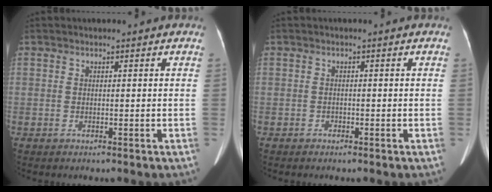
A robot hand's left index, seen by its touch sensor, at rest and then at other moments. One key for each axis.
{"total": 1.9, "fx": -1.8, "fy": 0.2, "fz": -0.7, "tx": 0.010, "ty": -0.002, "tz": -0.034}